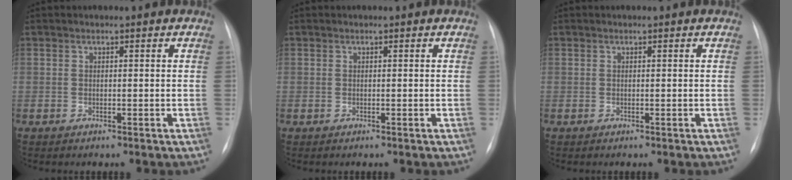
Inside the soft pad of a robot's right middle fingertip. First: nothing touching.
{"total": 0.0}
{"total": 0.0}